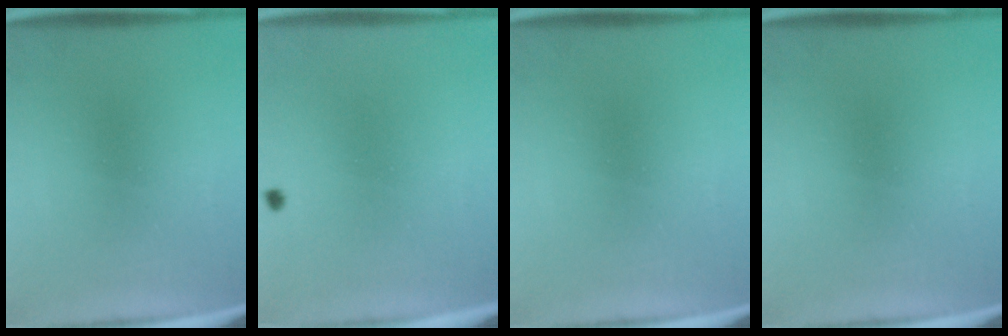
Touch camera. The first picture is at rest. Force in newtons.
{"total": 0.5}
{"total": 0.0}
{"total": 0.0}